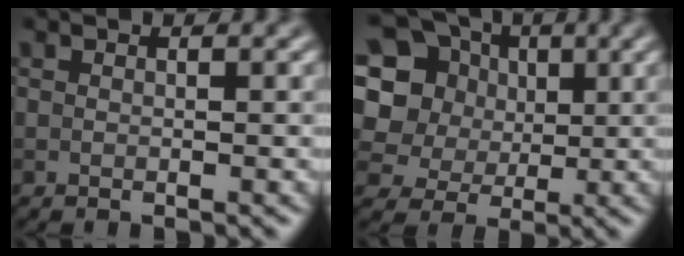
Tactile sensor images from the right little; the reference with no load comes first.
{"total": 14.4, "force": [4.9, 12.2, 5.8], "torque": [-0.173, 0.039, 0.086]}